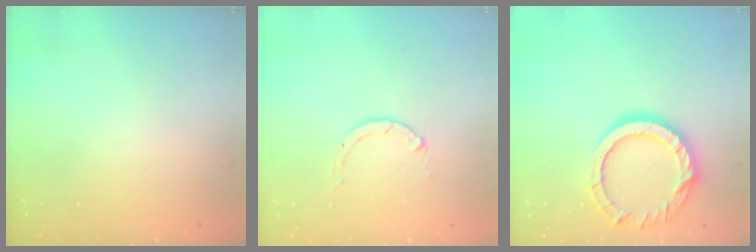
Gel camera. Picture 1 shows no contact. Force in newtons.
{"total": 0.0}
{"total": 13.3, "press": 13.3, "slide": 1.3}